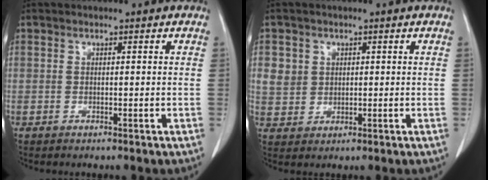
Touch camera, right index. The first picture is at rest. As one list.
[{"total": 4.2, "force": [1.4, 3.9, 0.8], "torque": [-0.008, 0.005, 0.035]}]